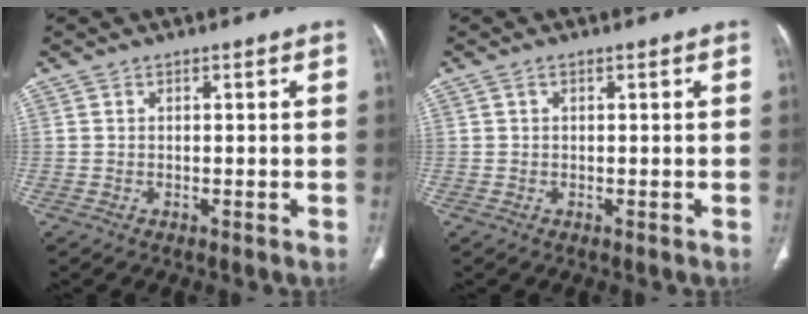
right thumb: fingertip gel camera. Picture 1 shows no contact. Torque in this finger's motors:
{"motor_torque": [-0.10, -0.29, 0.01, 0.41, -0.09]}